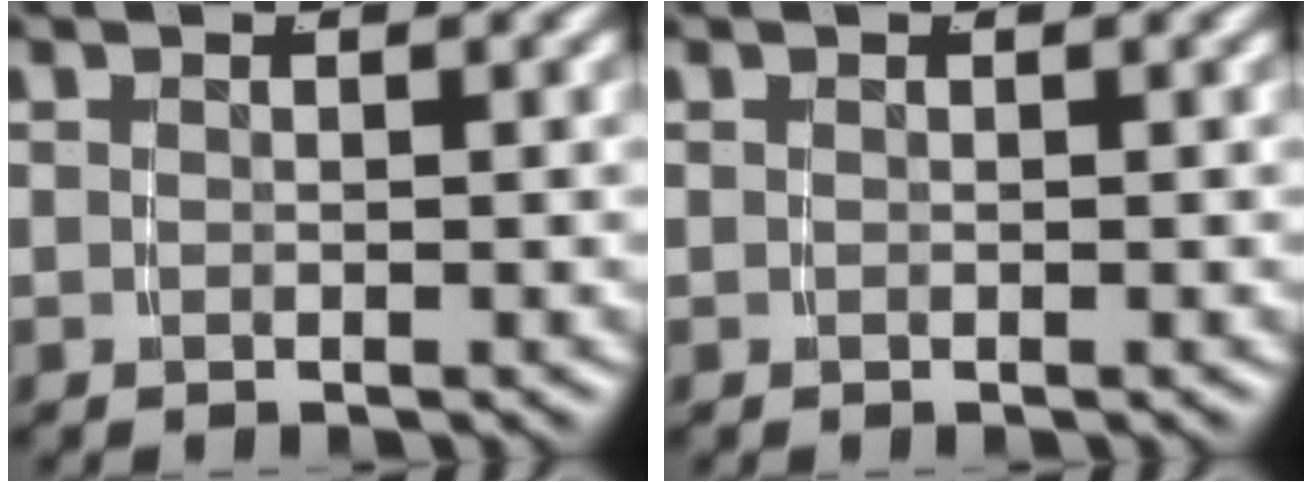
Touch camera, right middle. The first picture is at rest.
{"total": 0.0}